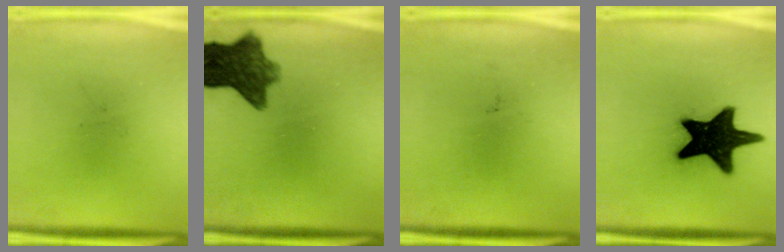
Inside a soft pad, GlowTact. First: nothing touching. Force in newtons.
{"total": 9.4}
{"total": 0.0}
{"total": 19.9}